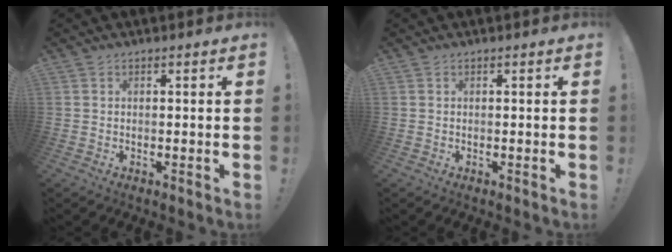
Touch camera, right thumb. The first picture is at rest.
{"total": 0.0}